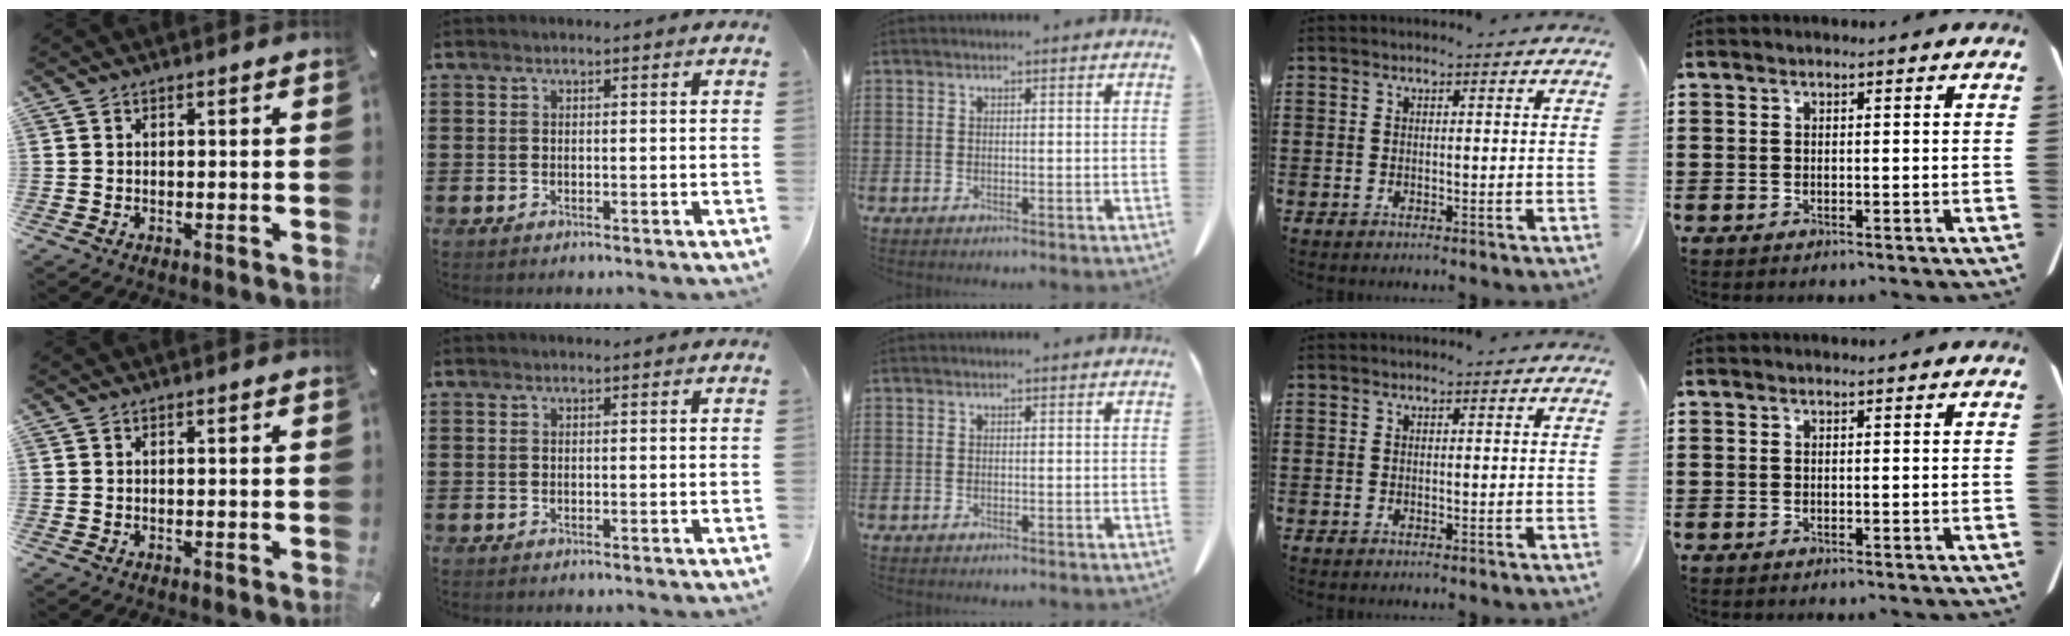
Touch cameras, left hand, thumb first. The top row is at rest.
{}